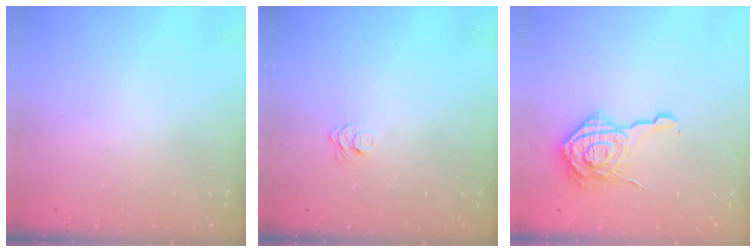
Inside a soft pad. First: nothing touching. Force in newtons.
{"total": 5.8, "press": 5.7, "slide": 0.7}
{"total": 15.0, "press": 15.0, "slide": 0.6}